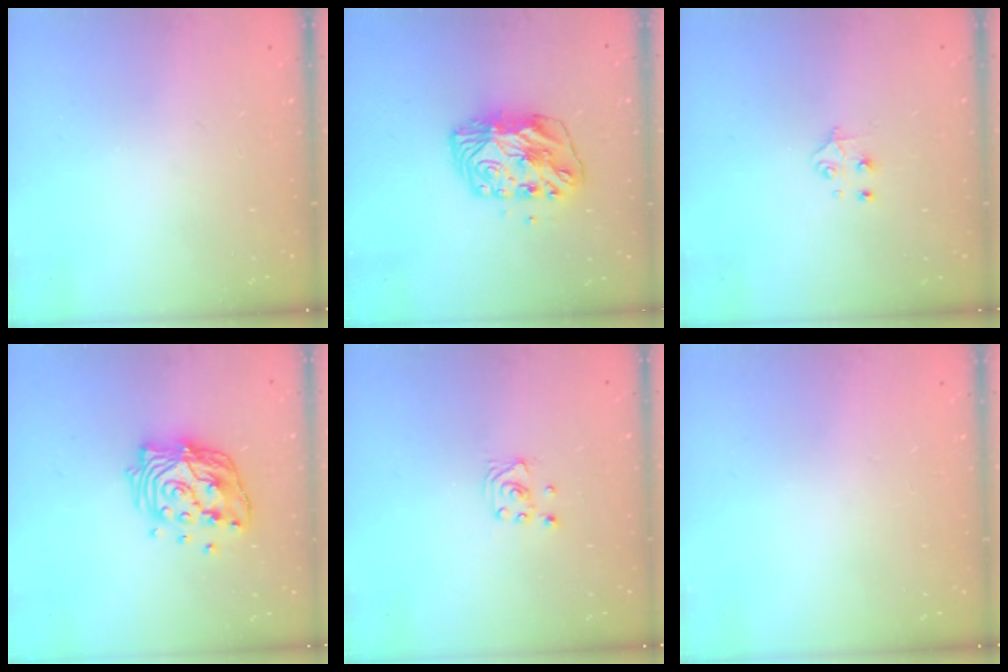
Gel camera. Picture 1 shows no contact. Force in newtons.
{"total": 9.6, "press": 9.5, "slide": 1.0}
{"total": 4.4, "press": 4.4, "slide": 0.4}
{"total": 15.6, "press": 15.6, "slide": 1.3}
{"total": 2.3, "press": 2.3, "slide": 0.2}
{"total": 0.0}